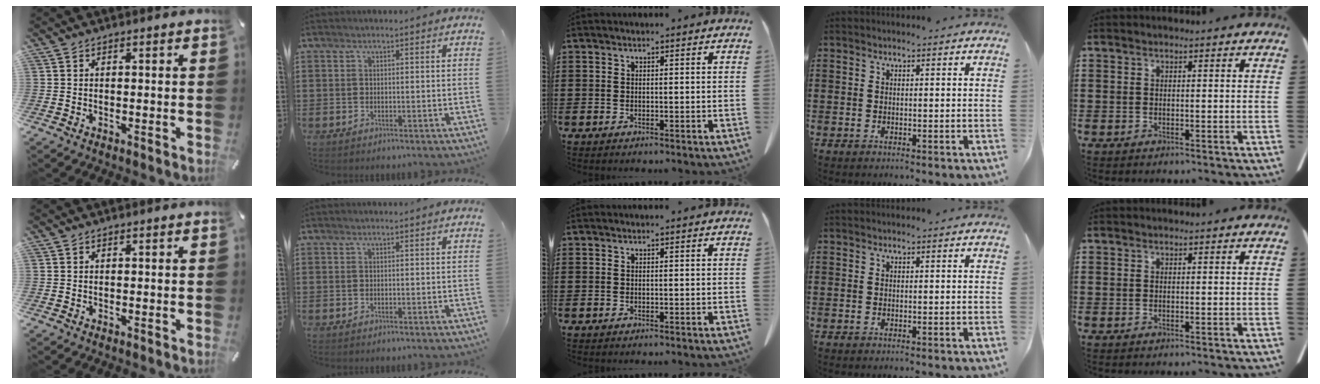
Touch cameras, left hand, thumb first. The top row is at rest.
{}